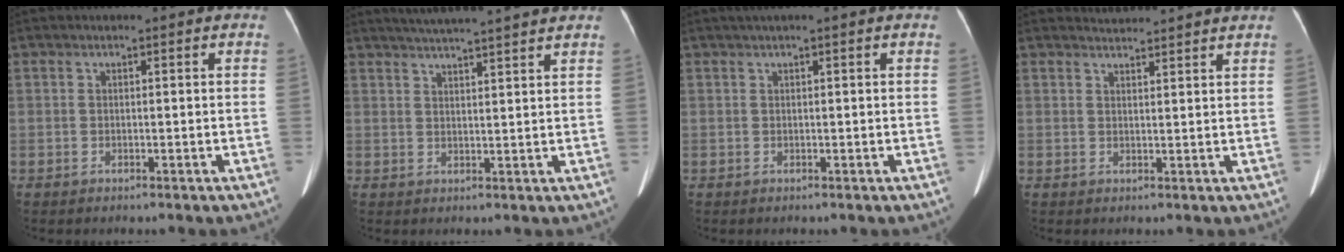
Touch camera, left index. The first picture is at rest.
{"total": 11.1, "force": [10.0, -0.6, 4.9], "torque": [-0.078, 0.022, 0.132]}
{"total": 1.2, "force": [0.7, -0.3, 1.0], "torque": [-0.022, 0.014, 0.020]}
{"total": 4.1, "force": [4.1, -0.6, 0.1], "torque": [-0.006, 0.010, 0.050]}